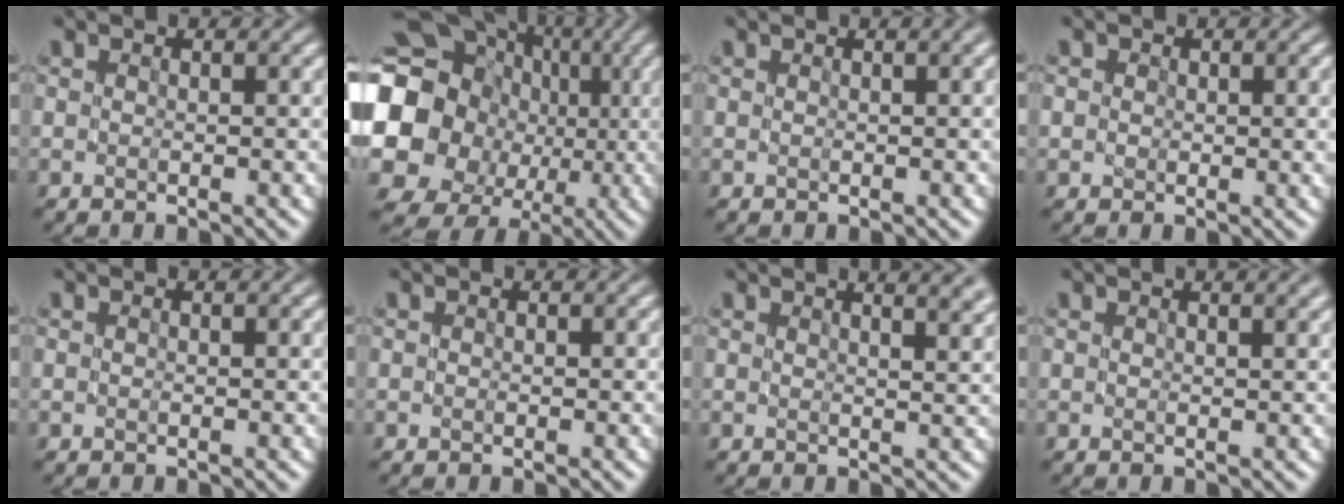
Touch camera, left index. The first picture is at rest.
{"total": 21.9, "force": [1.0, 19.9, 9.1], "torque": [-0.187, 0.014, -0.025]}
{"total": 3.0, "force": [1.3, 1.2, 2.4], "torque": [-0.013, 0.005, 0.003]}
{"total": 2.4, "force": [0.5, 1.7, 1.6], "torque": [-0.023, -0.003, 0.009]}
{"total": 0.0}
{"total": 0.0}
{"total": 7.2, "force": [4.6, 3.0, 4.6], "torque": [-0.020, 0.050, 0.024]}
{"total": 3.5, "force": [2.2, 1.4, 2.3], "torque": [-0.001, 0.014, -0.001]}